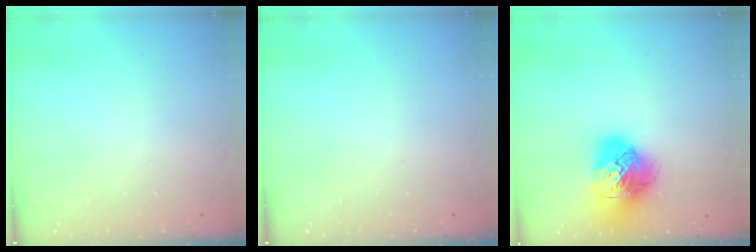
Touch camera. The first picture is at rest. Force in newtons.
{"total": 0.0}
{"total": 19.2, "press": 19.1, "slide": 2.2}